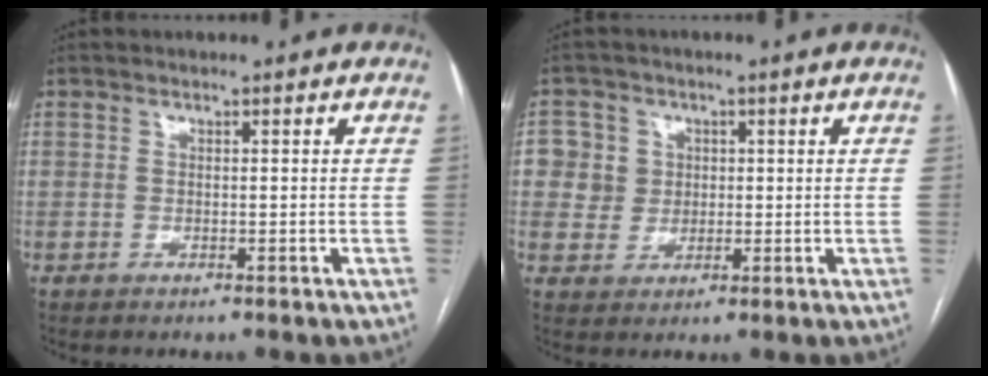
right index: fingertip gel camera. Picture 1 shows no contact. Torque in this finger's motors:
{"motor_torque": [0.43, 0.41, 0.03, 0.04]}